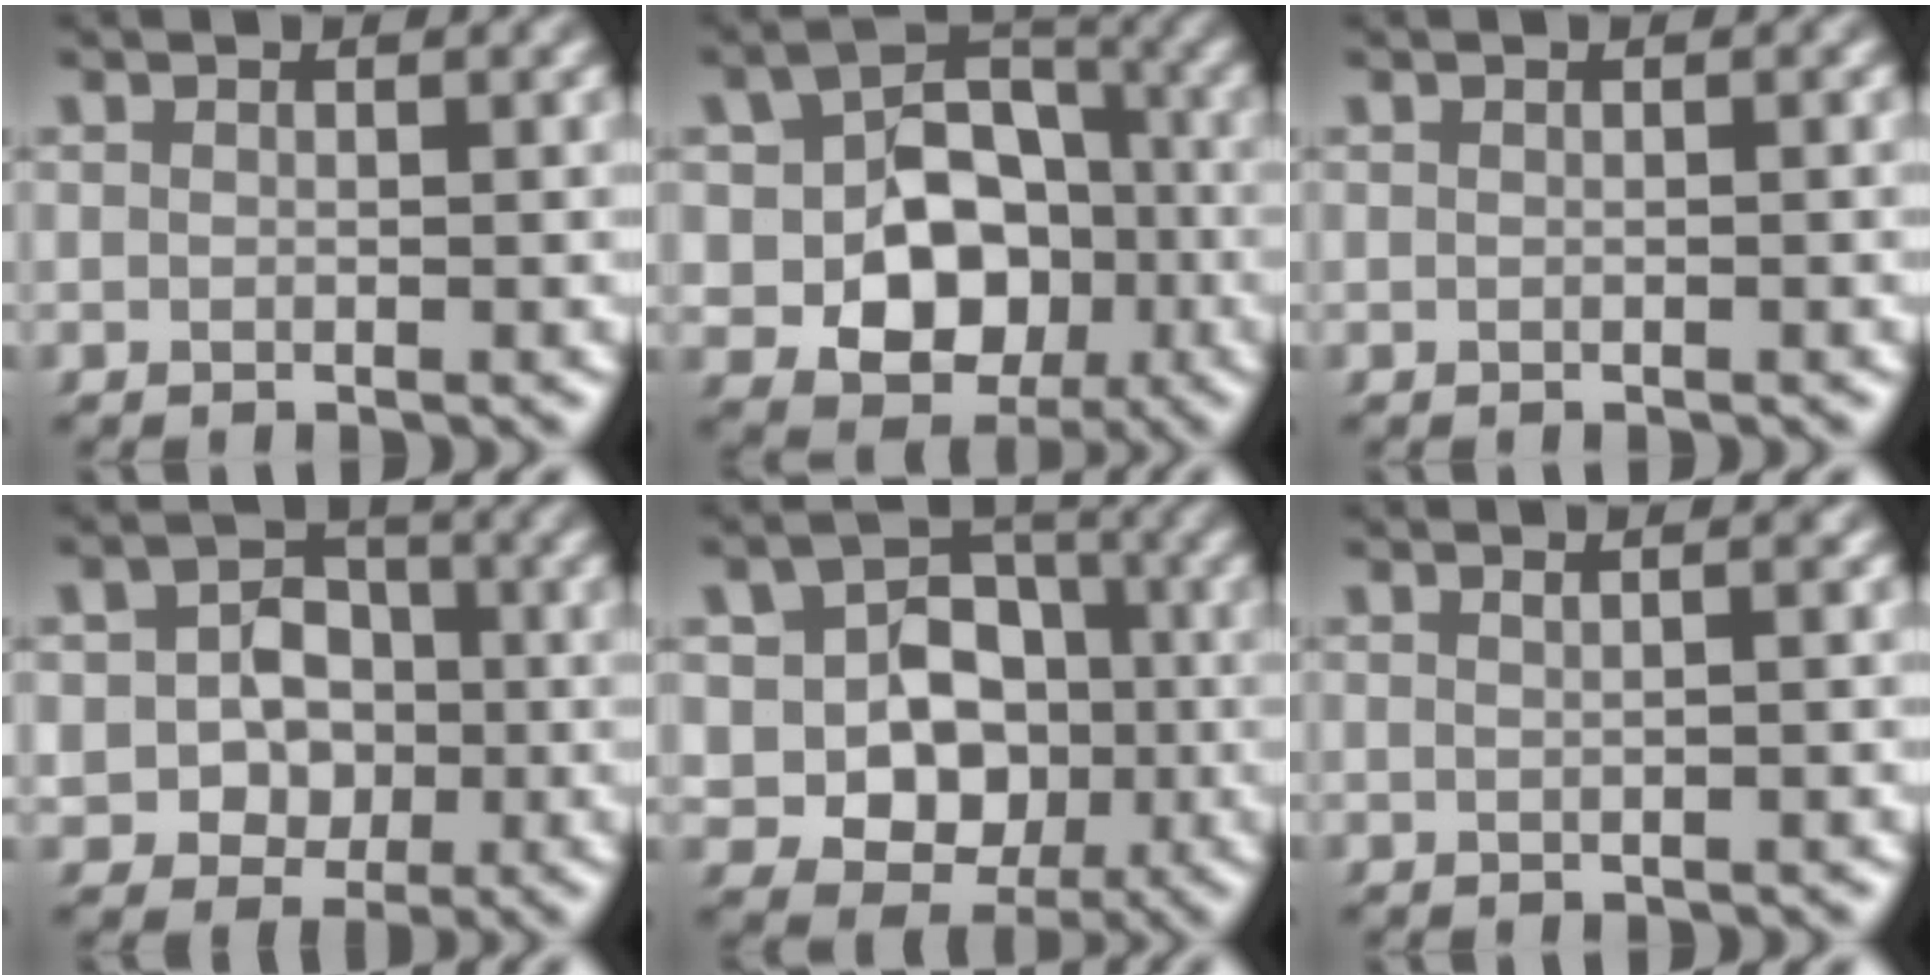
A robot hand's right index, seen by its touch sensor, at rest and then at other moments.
{"total": 10.7, "force": [-1.2, 8.9, 5.9], "torque": [-0.118, -0.036, -0.011]}
{"total": 0.0}
{"total": 6.9, "force": [-1.1, 6.1, 3.0], "torque": [-0.060, -0.016, -0.018]}
{"total": 11.0, "force": [-1.1, 9.8, 5.0], "torque": [-0.105, -0.039, -0.018]}
{"total": 1.5, "force": [0.4, 0.2, 1.4], "torque": [-0.015, 0.008, 0.003]}